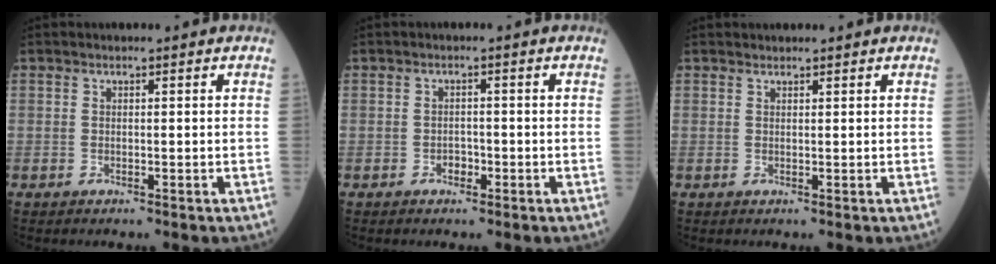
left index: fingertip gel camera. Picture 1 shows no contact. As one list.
[{"total": 1.4, "force": [-0.8, 0.9, 0.6], "torque": [-0.003, 0.006, -0.015]}, {"total": 0.8, "force": [0.8, 0.2, 0.0], "torque": [-0.006, 0.009, 0.016]}]